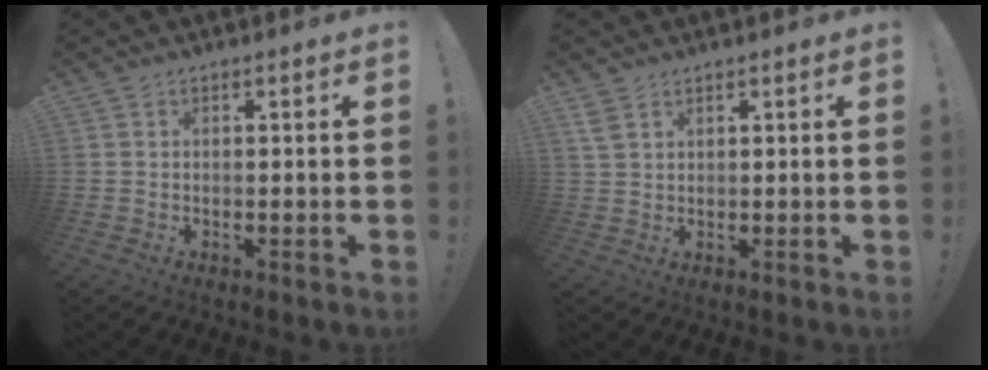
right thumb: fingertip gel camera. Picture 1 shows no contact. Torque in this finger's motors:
{"motor_torque": [0.19, 0.32, -0.12, -0.05, -0.03]}